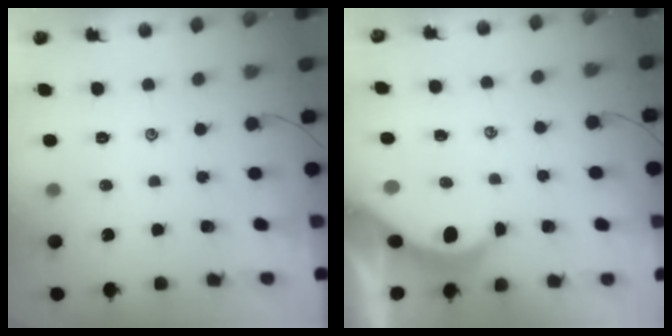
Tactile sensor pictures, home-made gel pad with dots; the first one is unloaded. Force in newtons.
{"total": 3.9, "press": 3.9, "slide": 0.5}